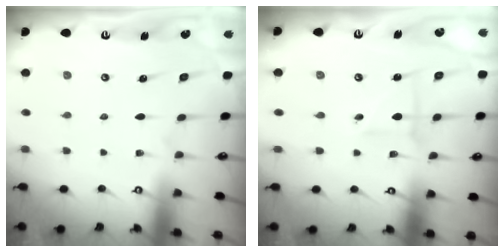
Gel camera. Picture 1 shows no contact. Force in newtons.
{"total": 2.7, "press": 2.7, "slide": 0.3}